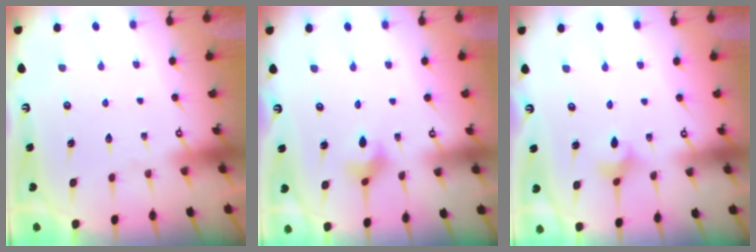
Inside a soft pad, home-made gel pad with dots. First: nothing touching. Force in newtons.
{"total": 3.2, "press": 3.2, "slide": 0.5}
{"total": 3.1, "press": 3.1, "slide": 0.2}